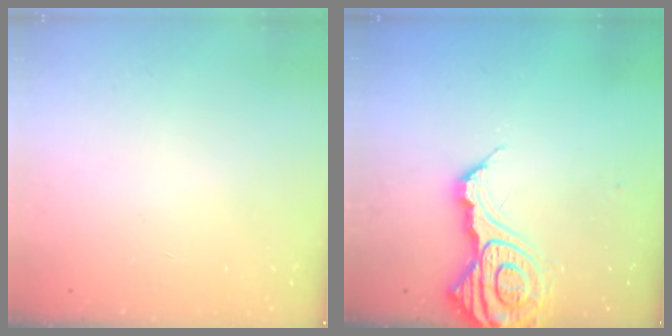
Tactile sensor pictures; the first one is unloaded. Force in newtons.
{"total": 17.2, "press": 17.1, "slide": 2.0}